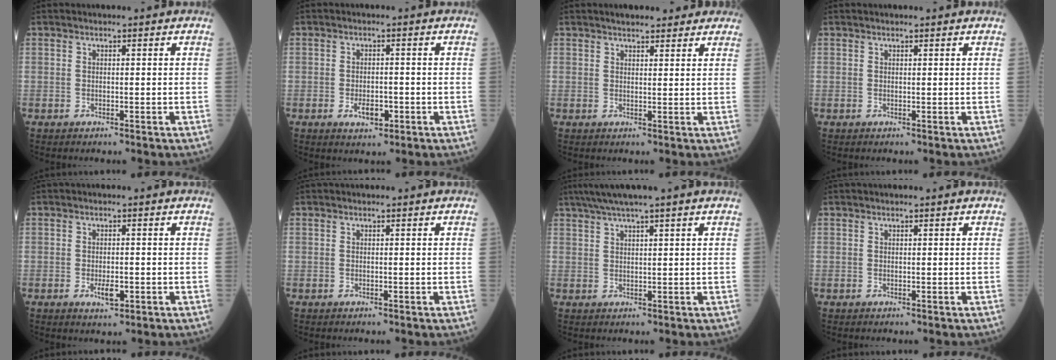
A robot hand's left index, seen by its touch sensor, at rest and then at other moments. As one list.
[{"total": 3.0, "force": [-1.2, 1.5, 2.3], "torque": [-0.044, 0.001, -0.014]}, {"total": 7.3, "force": [6.2, 2.1, 3.3], "torque": [-0.037, 0.023, 0.080]}, {"total": 1.7, "force": [1.5, 0.2, 0.8], "torque": [-0.009, 0.018, 0.022]}, {"total": 2.4, "force": [-0.7, 0.9, 2.1], "torque": [-0.040, -0.002, -0.007]}, {"total": 0.0}, {"total": 8.4, "force": [6.9, -1.0, 4.8], "torque": [-0.084, 0.029, 0.106]}, {"total": 0.8, "force": [0.7, -0.1, 0.4], "torque": [-0.008, 0.008, 0.013]}]